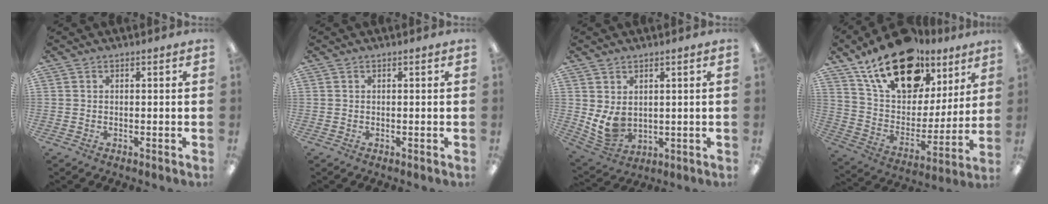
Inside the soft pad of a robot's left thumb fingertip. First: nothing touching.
{"total": 0.0}
{"total": 6.6, "force": [1.9, 4.9, 4.0], "torque": [-0.081, -0.013, 0.038]}
{"total": 21.9, "force": [14.8, 11.7, 11.2], "torque": [-0.189, -0.080, 0.266]}